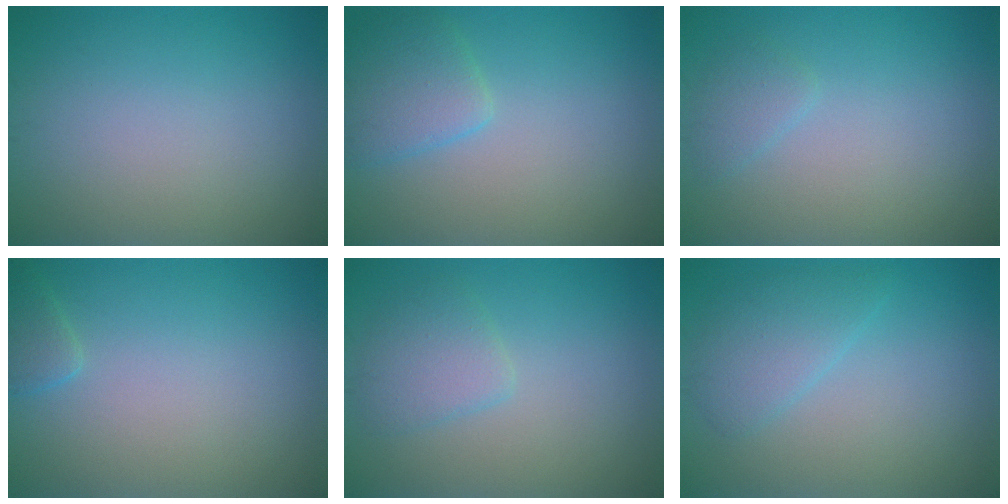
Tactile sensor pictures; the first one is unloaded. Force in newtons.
{"total": 3.0, "press": 3.0, "slide": 0.3}
{"total": 1.3, "press": 1.2, "slide": 0.2}
{"total": 1.4, "press": 1.4, "slide": 0.1}
{"total": 2.4, "press": 2.4, "slide": 0.3}
{"total": 2.7, "press": 2.7, "slide": 0.1}